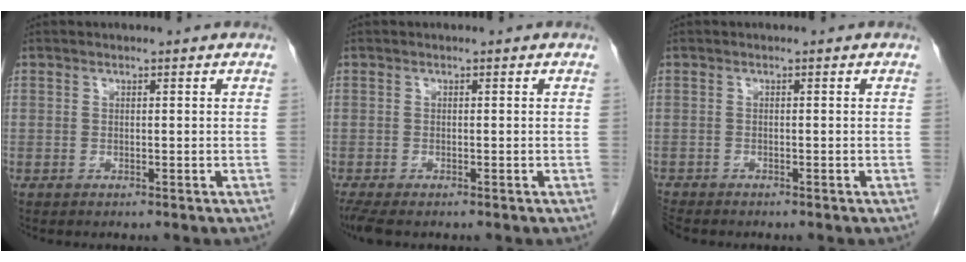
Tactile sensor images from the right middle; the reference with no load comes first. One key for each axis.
{"total": 3.3, "fx": -2.6, "fy": 0.8, "fz": 1.9, "tx": -0.040, "ty": -0.012, "tz": -0.043}
{"total": 2.0, "fx": -2.0, "fy": 0.4, "fz": 0.3, "tx": -0.010, "ty": -0.009, "tz": -0.036}